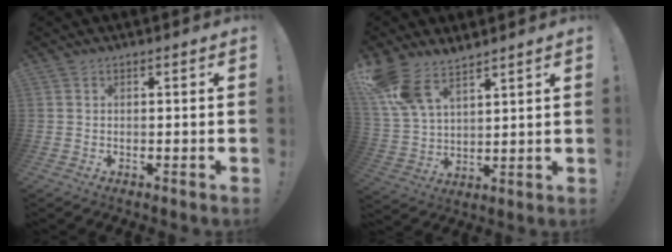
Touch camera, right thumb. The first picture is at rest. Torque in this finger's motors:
{"motor_torque": [0.56, 0.63, 0.33, 0.32, 0.21]}